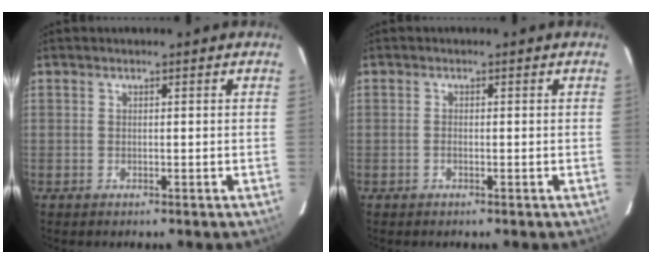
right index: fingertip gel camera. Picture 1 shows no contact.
{"total": 0.8, "force": [-0.3, 0.4, 0.6], "torque": [-0.014, 0.002, -0.007]}